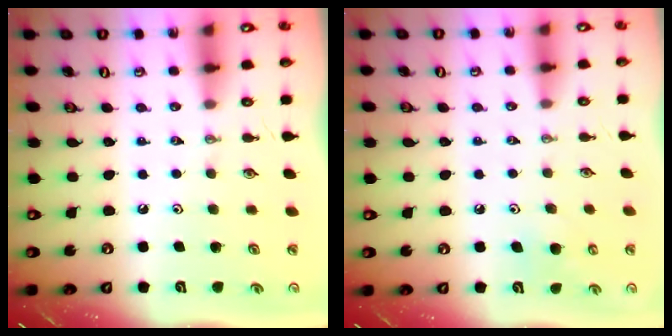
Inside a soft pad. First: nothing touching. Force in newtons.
{"total": 5.7, "press": 5.7, "slide": 0.6}